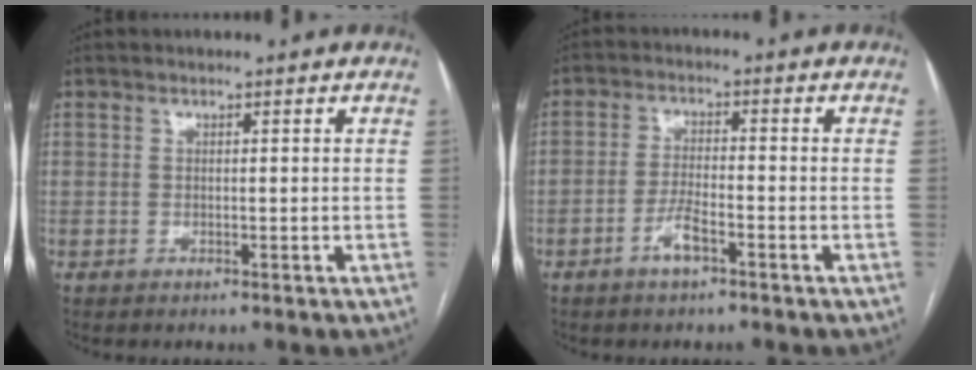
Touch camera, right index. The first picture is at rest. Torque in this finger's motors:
{"motor_torque": [0.64, -0.02, 0.03, 0.04]}